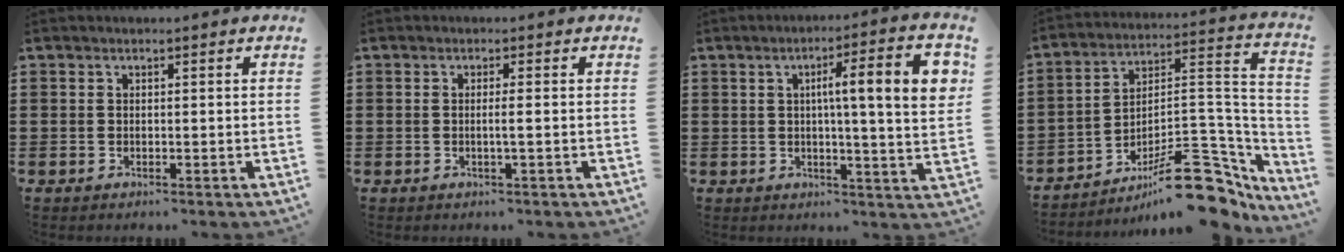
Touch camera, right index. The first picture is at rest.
{"total": 1.5, "force": [-0.2, -0.4, 1.4], "torque": [-0.025, -0.005, -0.006]}
{"total": 10.8, "force": [2.1, 0.9, 10.5], "torque": [-0.170, -0.003, 0.026]}
{"total": 14.9, "force": [-9.6, 5.7, 9.8], "torque": [-0.109, 0.045, -0.160]}